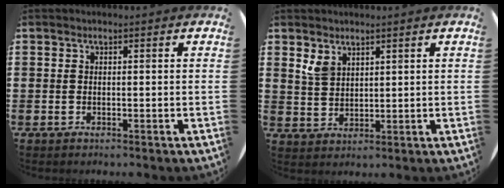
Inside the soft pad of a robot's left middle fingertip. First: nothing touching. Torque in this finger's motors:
{"motor_torque": [0.46, -0.53, 0.05, -0.04]}